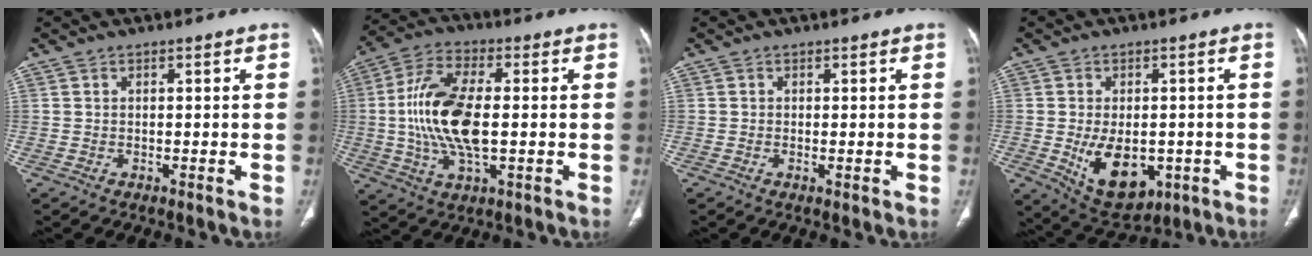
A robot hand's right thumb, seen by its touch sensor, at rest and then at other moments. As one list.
[{"total": 15.7, "force": [-0.3, 7.0, 14.0], "torque": [-0.293, 0.010, -0.006]}, {"total": 0.9, "force": [-0.2, 0.3, 0.9], "torque": [-0.017, -0.003, -0.003]}, {"total": 11.9, "force": [-2.8, 7.5, 8.7], "torque": [-0.113, -0.004, -0.020]}]